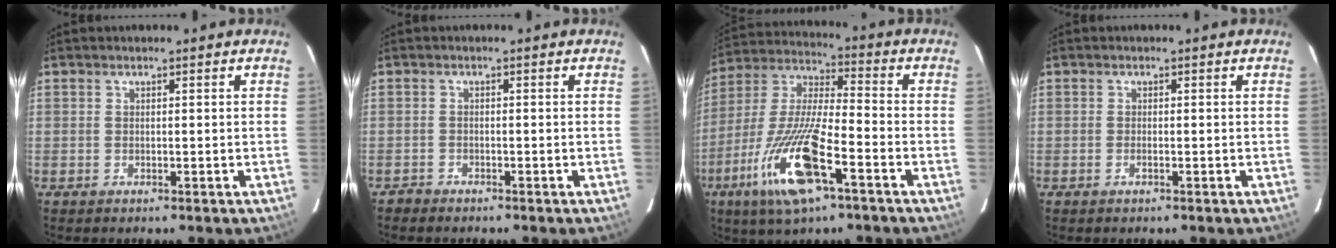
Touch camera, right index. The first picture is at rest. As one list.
[{"total": 1.1, "force": [-1.1, 0.3, 0.1], "torque": [-0.004, 0.000, -0.020]}, {"total": 16.7, "force": [-7.9, 2.9, 14.4], "torque": [-0.307, -0.022, -0.143]}, {"total": 0.7, "force": [-0.4, 0.0, 0.6], "torque": [-0.014, -0.001, -0.007]}]